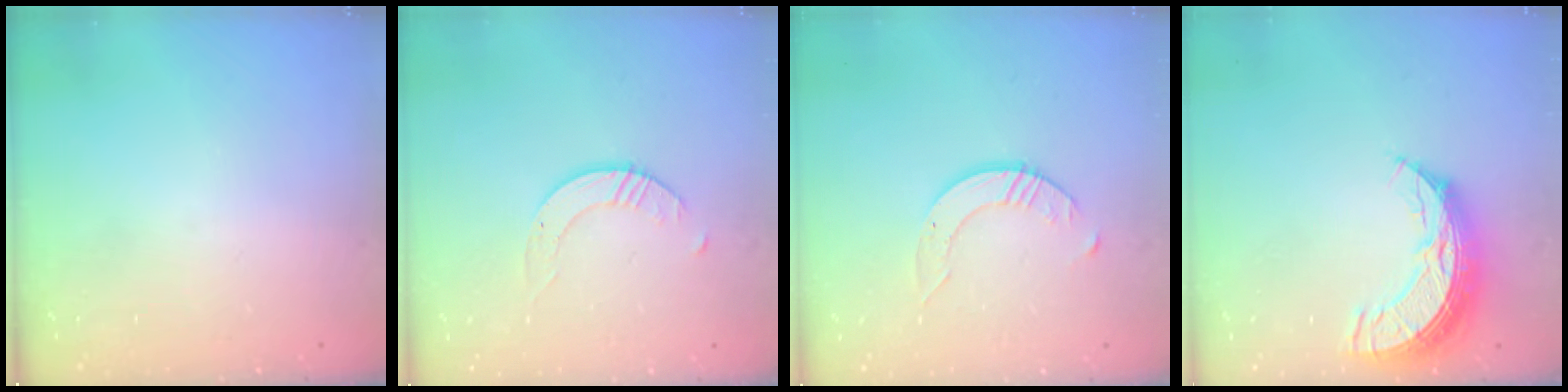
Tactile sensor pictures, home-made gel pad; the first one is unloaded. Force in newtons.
{"total": 1.7, "press": 1.7, "slide": 0.2}
{"total": 3.7, "press": 3.7, "slide": 0.4}
{"total": 10.5, "press": 10.4, "slide": 0.9}